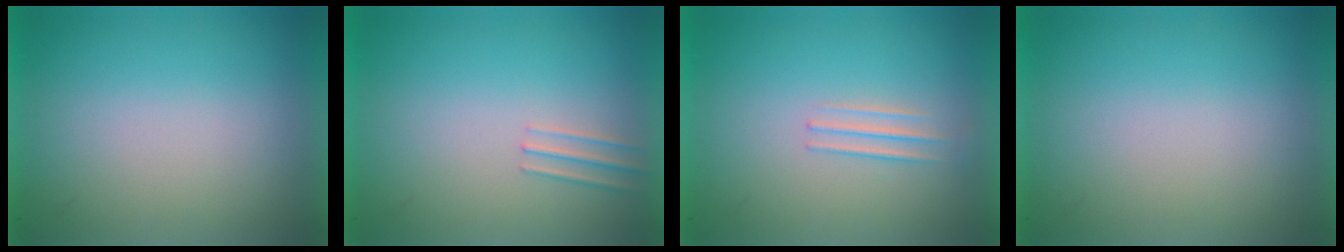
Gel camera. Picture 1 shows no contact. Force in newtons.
{"total": 1.0}
{"total": 1.4}
{"total": 0.0}